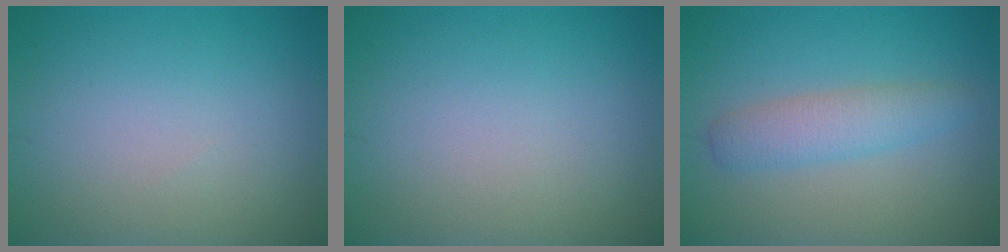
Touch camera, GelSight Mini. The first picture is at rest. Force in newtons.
{"total": 0.0}
{"total": 3.0, "press": 3.0, "slide": 0.1}